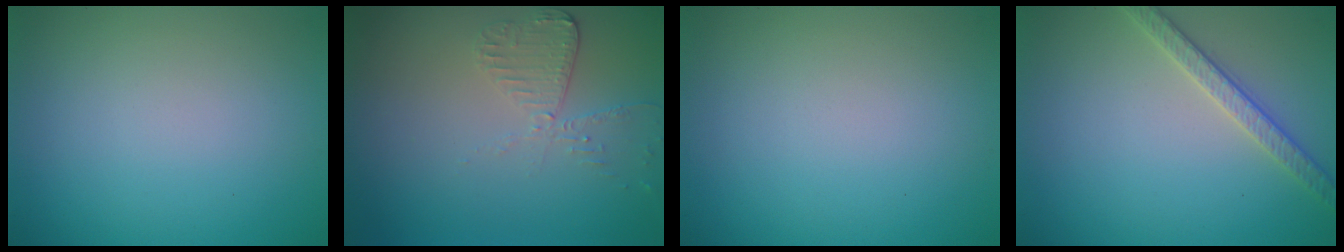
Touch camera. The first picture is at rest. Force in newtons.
{"total": 2.0, "press": 1.9, "slide": 0.6}
{"total": 0.0}
{"total": 2.6, "press": 2.6, "slide": 0.5}